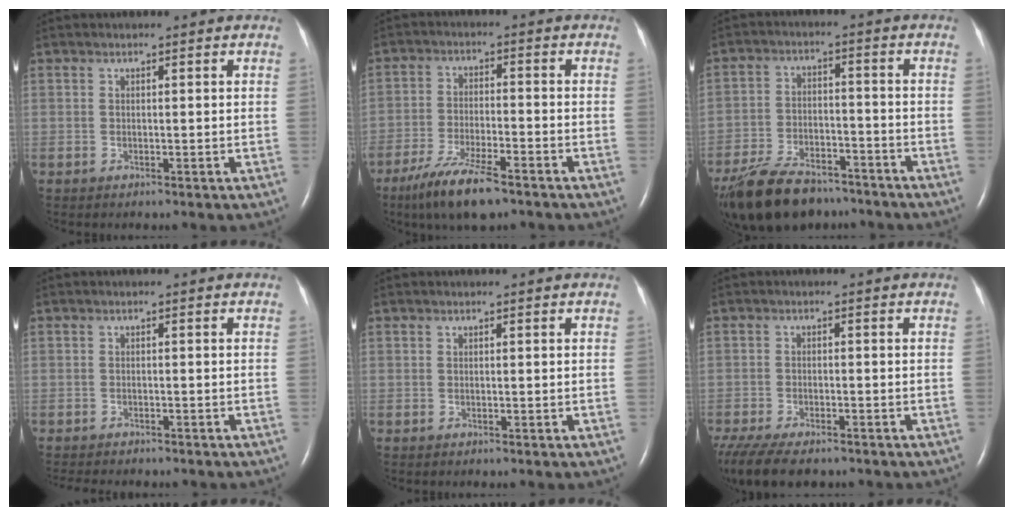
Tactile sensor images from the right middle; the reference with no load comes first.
{"total": 9.5, "force": [-6.7, 1.8, 6.4], "torque": [-0.126, -0.020, -0.118]}
{"total": 15.4, "force": [-12.3, 6.1, 7.0], "torque": [-0.152, -0.009, -0.199]}
{"total": 7.5, "force": [-6.5, 2.1, 3.0], "torque": [-0.040, -0.003, -0.081]}
{"total": 0.0}
{"total": 12.5, "force": [-9.6, 4.4, 6.7], "torque": [-0.142, -0.018, -0.143]}